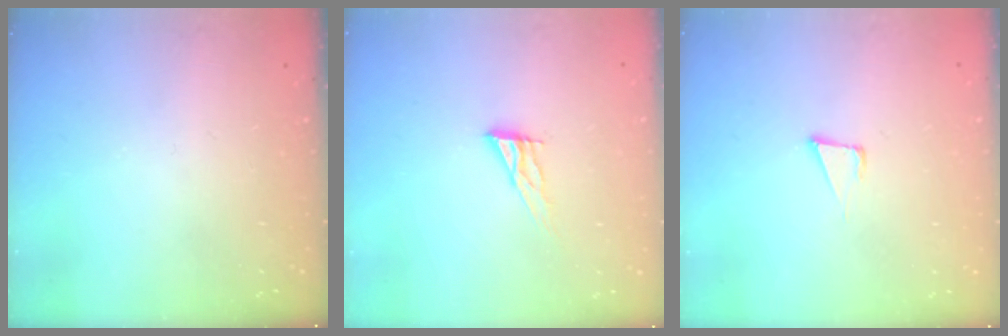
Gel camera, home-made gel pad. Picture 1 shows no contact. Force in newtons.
{"total": 7.5, "press": 7.5, "slide": 0.3}
{"total": 4.2, "press": 2.8, "slide": 3.1}